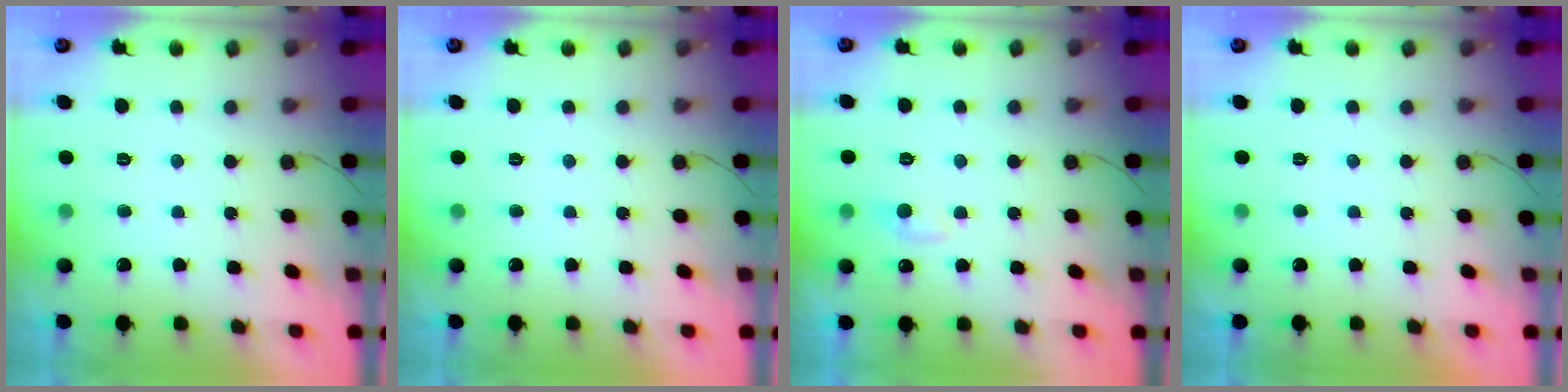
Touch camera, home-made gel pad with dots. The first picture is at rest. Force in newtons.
{"total": 0.0}
{"total": 4.2, "press": 4.1, "slide": 0.5}
{"total": 0.0}